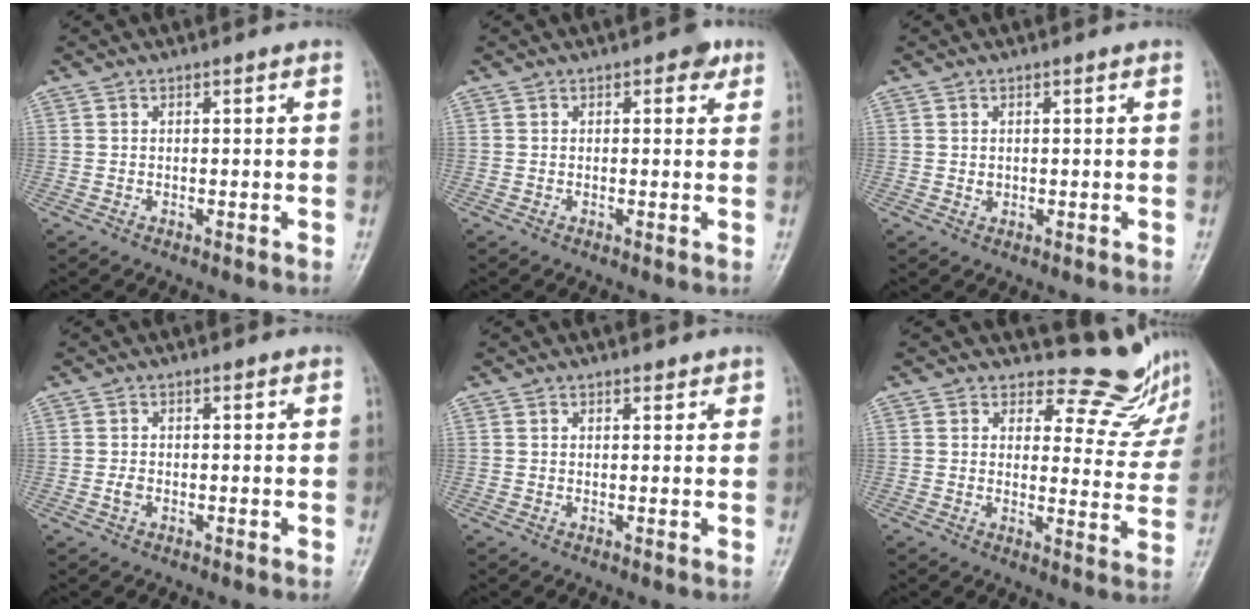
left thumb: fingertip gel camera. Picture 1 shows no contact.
{"total": 2.1, "force": [1.1, 1.4, 1.2], "torque": [0.002, -0.001, 0.009]}
{"total": 0.9, "force": [0.3, 0.8, 0.4], "torque": [-0.001, -0.001, 0.005]}
{"total": 1.2, "force": [-0.3, 0.9, 0.8], "torque": [-0.014, 0.000, -0.006]}
{"total": 1.3, "force": [1.1, 0.7, 0.3], "torque": [0.007, -0.007, 0.011]}
{"total": 10.4, "force": [9.8, 3.2, 1.0], "torque": [0.022, -0.107, 0.105]}